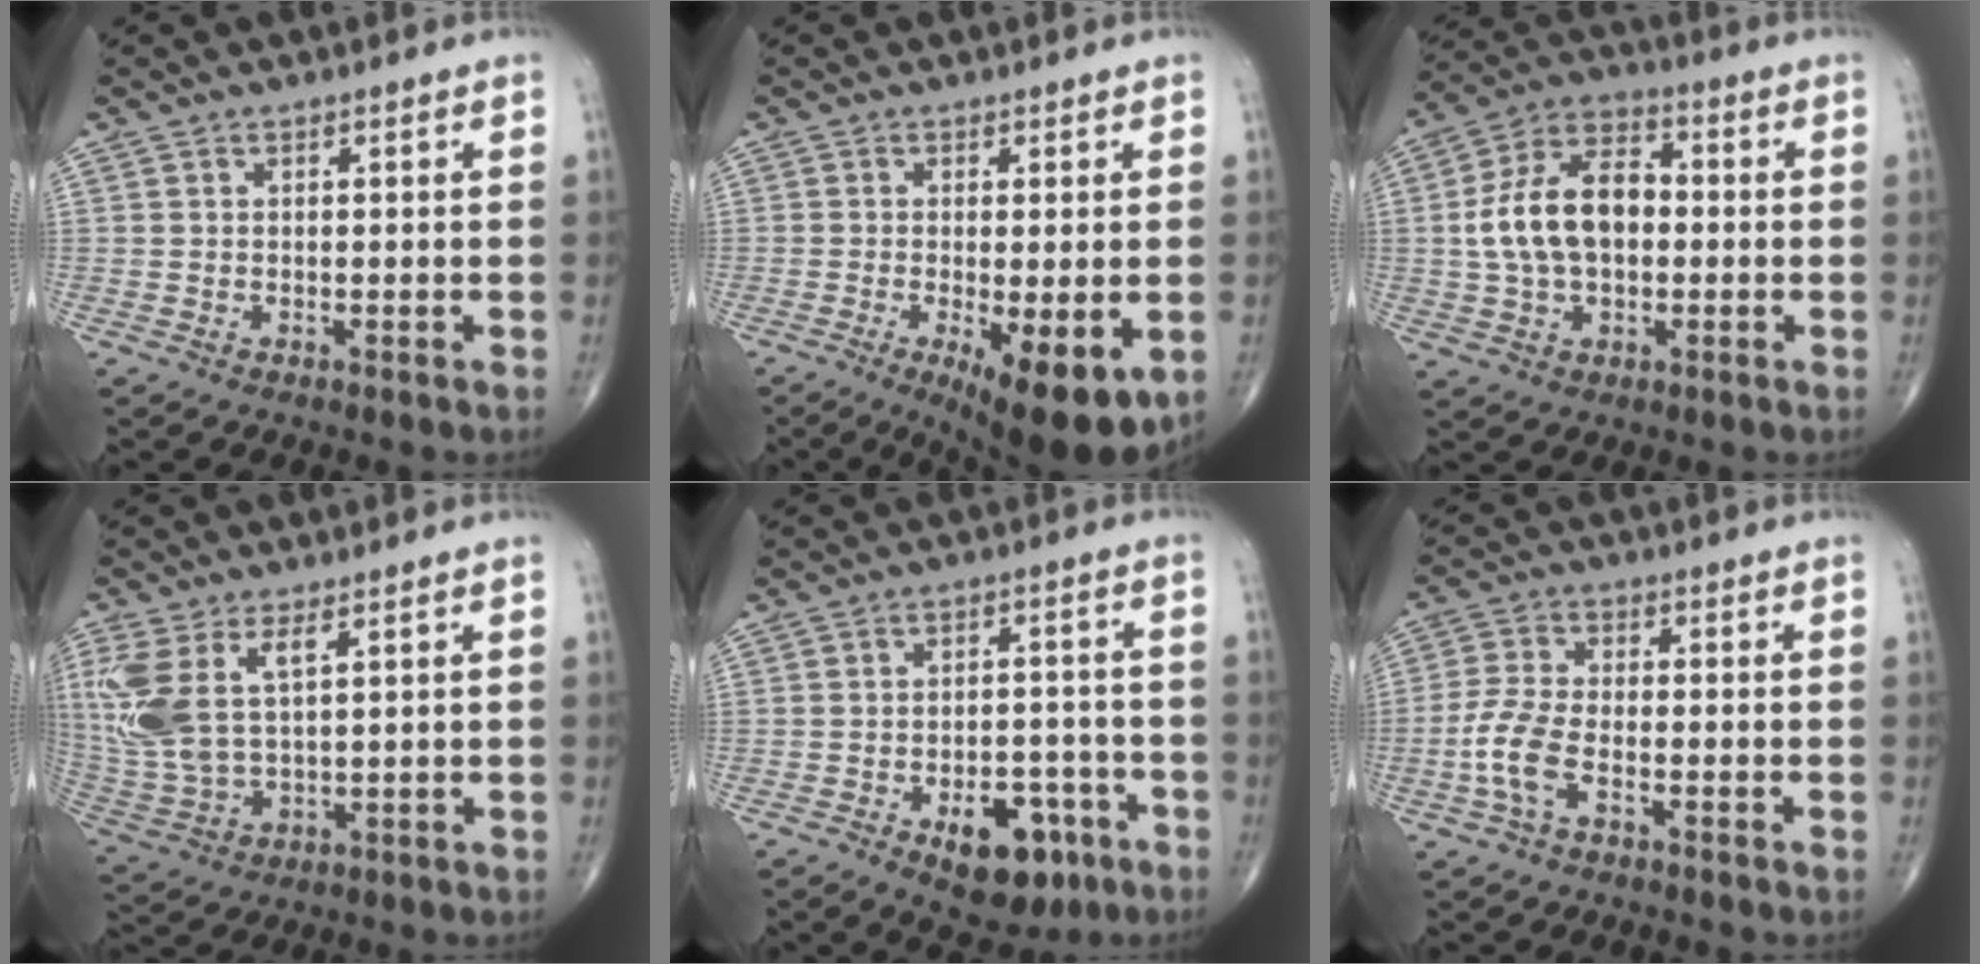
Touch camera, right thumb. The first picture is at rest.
{"total": 12.3, "force": [-4.1, 3.8, 10.9], "torque": [-0.149, -0.021, -0.054]}
{"total": 14.1, "force": [0.0, 8.8, 11.0], "torque": [-0.190, 0.029, -0.006]}
{"total": 12.4, "force": [4.1, 5.7, 10.2], "torque": [-0.245, -0.008, 0.097]}
{"total": 11.1, "force": [-5.4, 6.2, 7.5], "torque": [-0.072, 0.033, -0.068]}
{"total": 6.9, "force": [-2.7, 3.2, 5.4], "torque": [-0.128, 0.021, -0.058]}